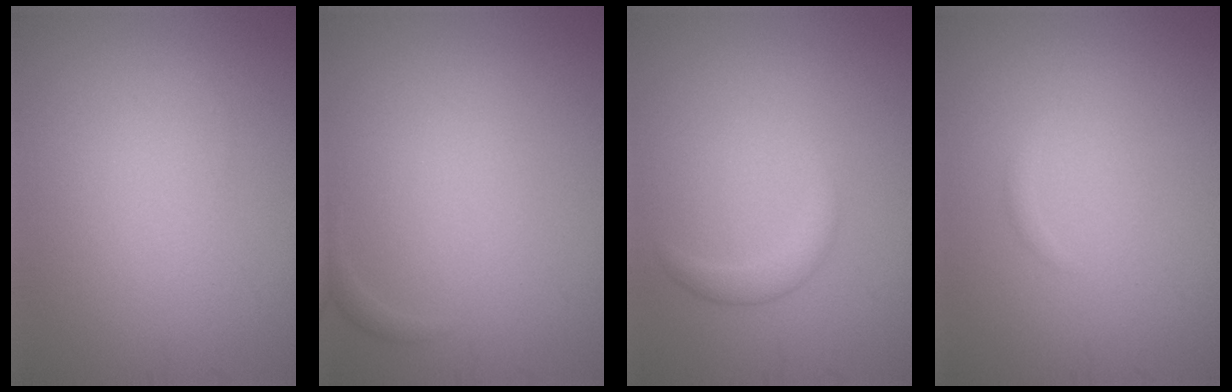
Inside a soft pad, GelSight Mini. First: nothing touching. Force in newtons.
{"total": 0.5, "press": 0.5, "slide": 0.1}
{"total": 1.5, "press": 1.5, "slide": 0.2}
{"total": 0.5, "press": 0.5, "slide": 0.0}